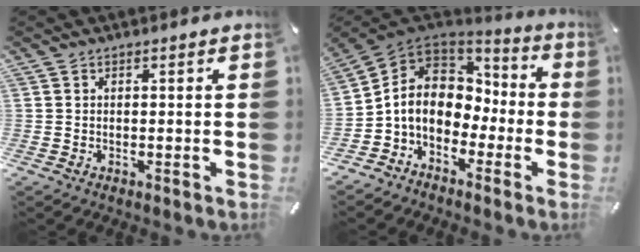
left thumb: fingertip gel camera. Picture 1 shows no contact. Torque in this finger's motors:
{"motor_torque": [0.71, 1.87, 1.18, -0.13, 0.24]}